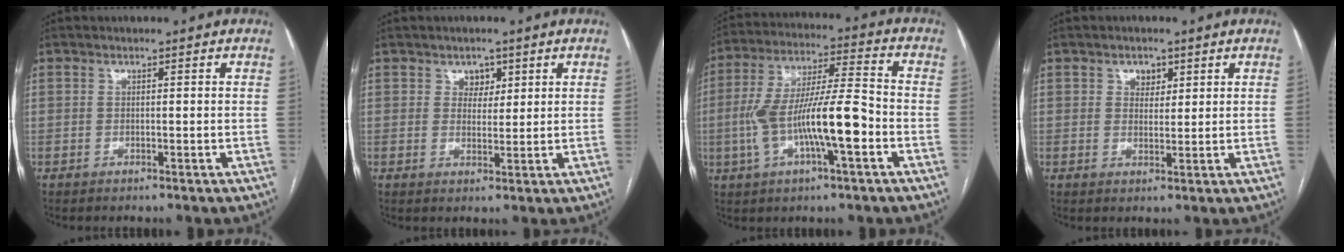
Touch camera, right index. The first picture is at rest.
{"total": 2.8, "force": [1.5, 2.0, 1.2], "torque": [-0.012, 0.001, 0.024]}
{"total": 14.2, "force": [-3.7, 2.1, 13.6], "torque": [-0.260, 0.014, -0.064]}
{"total": 2.6, "force": [1.3, 1.8, 1.2], "torque": [-0.017, 0.002, 0.021]}